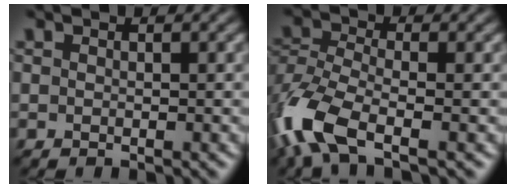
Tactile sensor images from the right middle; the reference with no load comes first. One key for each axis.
{"total": 7.8, "fx": -4.5, "fy": 3.3, "fz": 5.5, "tx": -0.137, "ty": -0.007, "tz": -0.100}